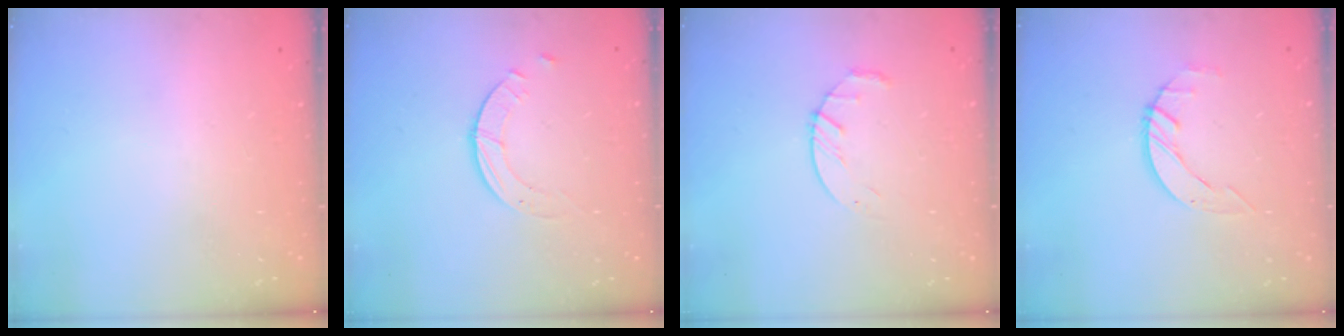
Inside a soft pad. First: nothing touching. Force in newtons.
{"total": 1.8, "press": 1.8, "slide": 0.2}
{"total": 4.3, "press": 4.2, "slide": 0.6}
{"total": 3.3, "press": 3.2, "slide": 0.4}